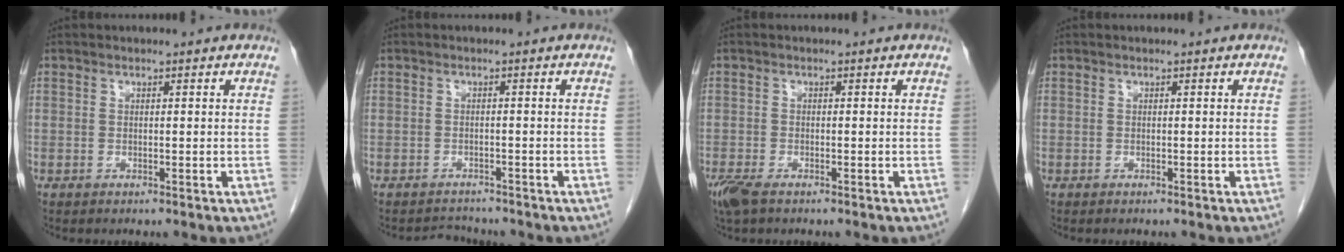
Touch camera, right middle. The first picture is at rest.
{"total": 2.5, "force": [-2.3, 0.6, -0.5], "torque": [0.001, -0.009, -0.037]}
{"total": 3.7, "force": [-2.6, 1.2, 2.4], "torque": [-0.058, -0.012, -0.045]}
{"total": 0.0}